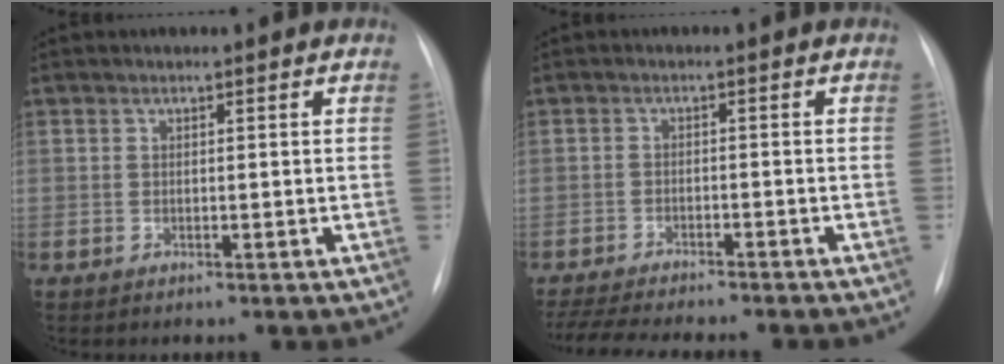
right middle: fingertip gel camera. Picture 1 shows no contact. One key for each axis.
{"total": 13.9, "fx": -12.3, "fy": 2.1, "fz": 6.1, "tx": -0.101, "ty": -0.017, "tz": -0.168}